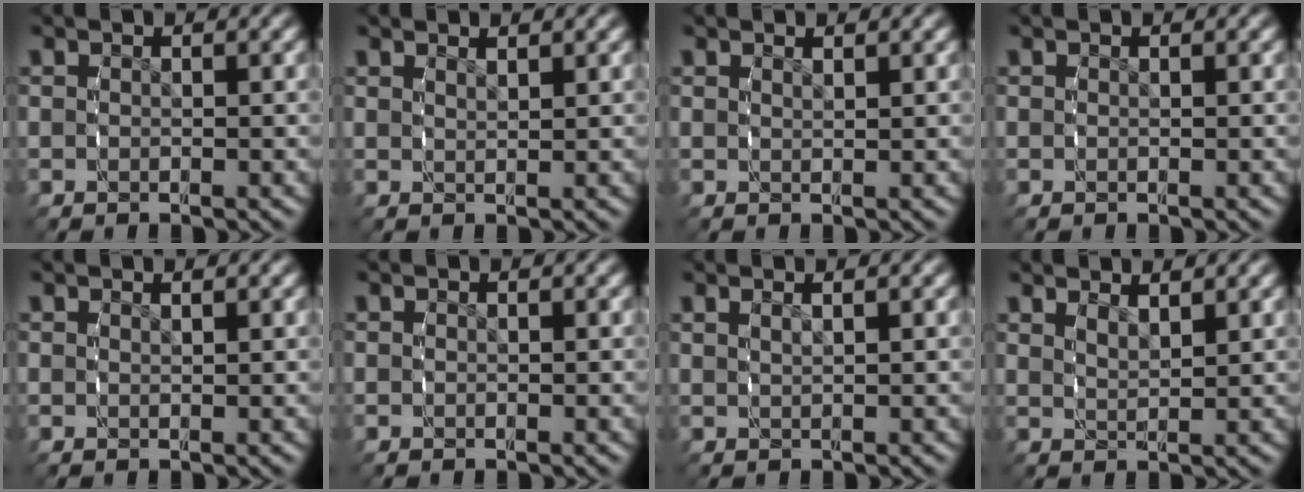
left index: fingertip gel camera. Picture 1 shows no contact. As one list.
[{"total": 1.5, "force": [1.3, -0.7, 0.1], "torque": [0.001, -0.007, 0.029]}, {"total": 1.0, "force": [0.8, -0.6, 0.1], "torque": [0.002, -0.005, 0.019]}, {"total": 0.0}, {"total": 0.8, "force": [0.5, -0.6, 0.1], "torque": [0.001, -0.003, 0.012]}, {"total": 0.0}, {"total": 1.1, "force": [0.6, -0.6, 0.7], "torque": [-0.008, 0.001, 0.019]}, {"total": 2.2, "force": [2.0, -0.4, 0.7], "torque": [-0.008, -0.009, 0.044]}]